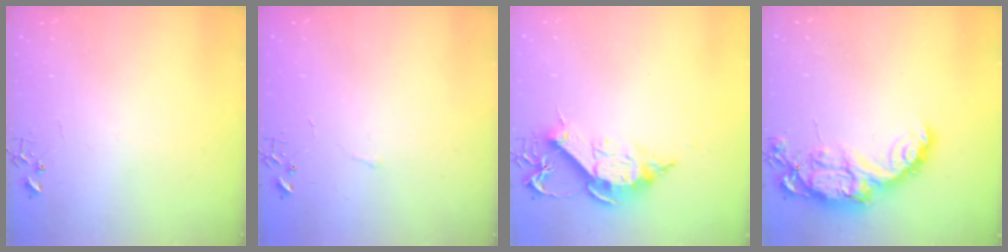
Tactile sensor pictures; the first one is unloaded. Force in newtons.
{"total": 2.7, "press": 2.7, "slide": 0.4}
{"total": 12.1, "press": 12.1, "slide": 0.6}
{"total": 15.5, "press": 15.4, "slide": 1.0}